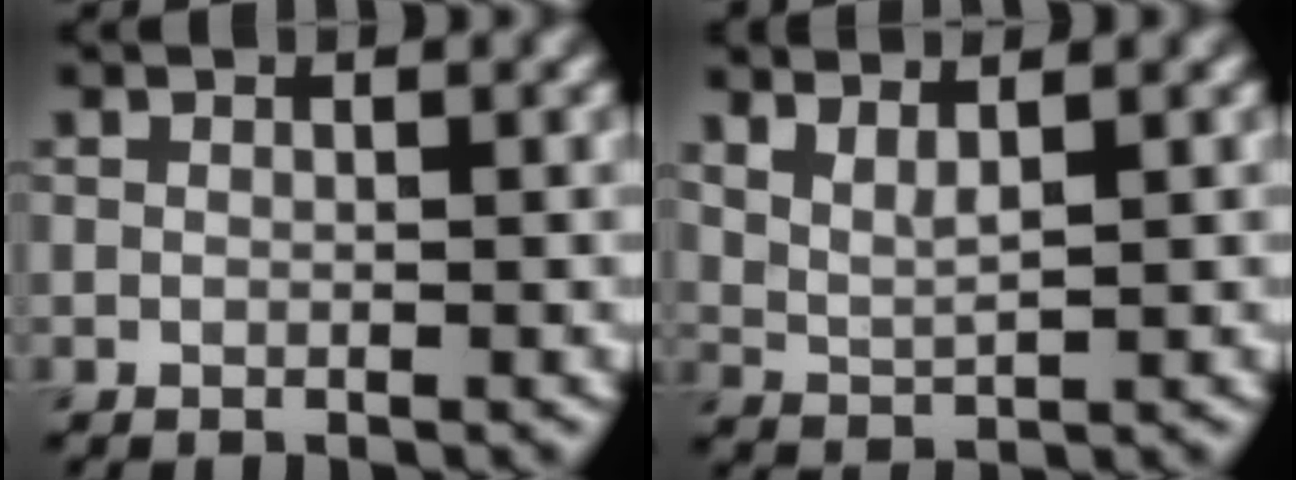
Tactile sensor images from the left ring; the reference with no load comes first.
{"total": 2.3, "force": [1.7, 0.6, 1.4], "torque": [-0.024, -0.004, 0.037]}